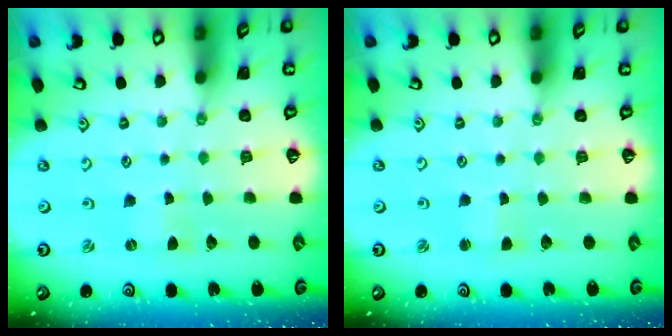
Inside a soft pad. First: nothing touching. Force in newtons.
{"total": 1.9, "press": 1.8, "slide": 0.3}